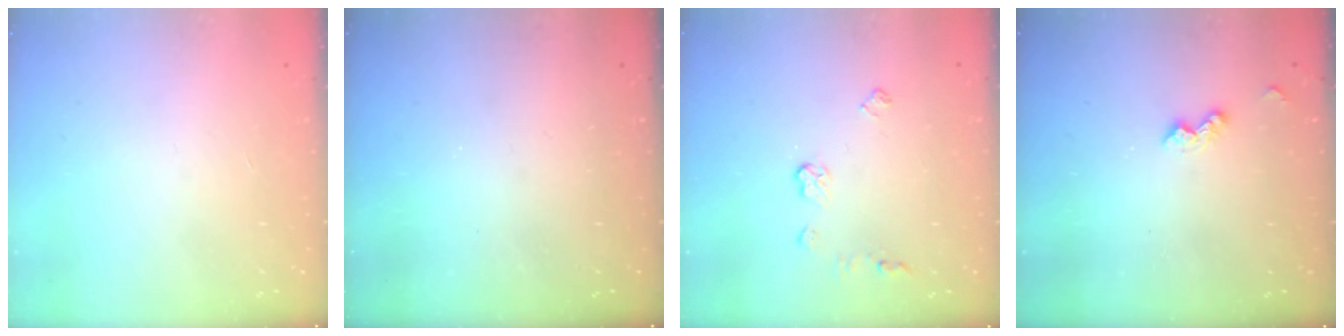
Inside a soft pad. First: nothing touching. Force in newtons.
{"total": 0.0}
{"total": 5.4, "press": 5.4, "slide": 0.7}
{"total": 4.6, "press": 4.5, "slide": 0.8}